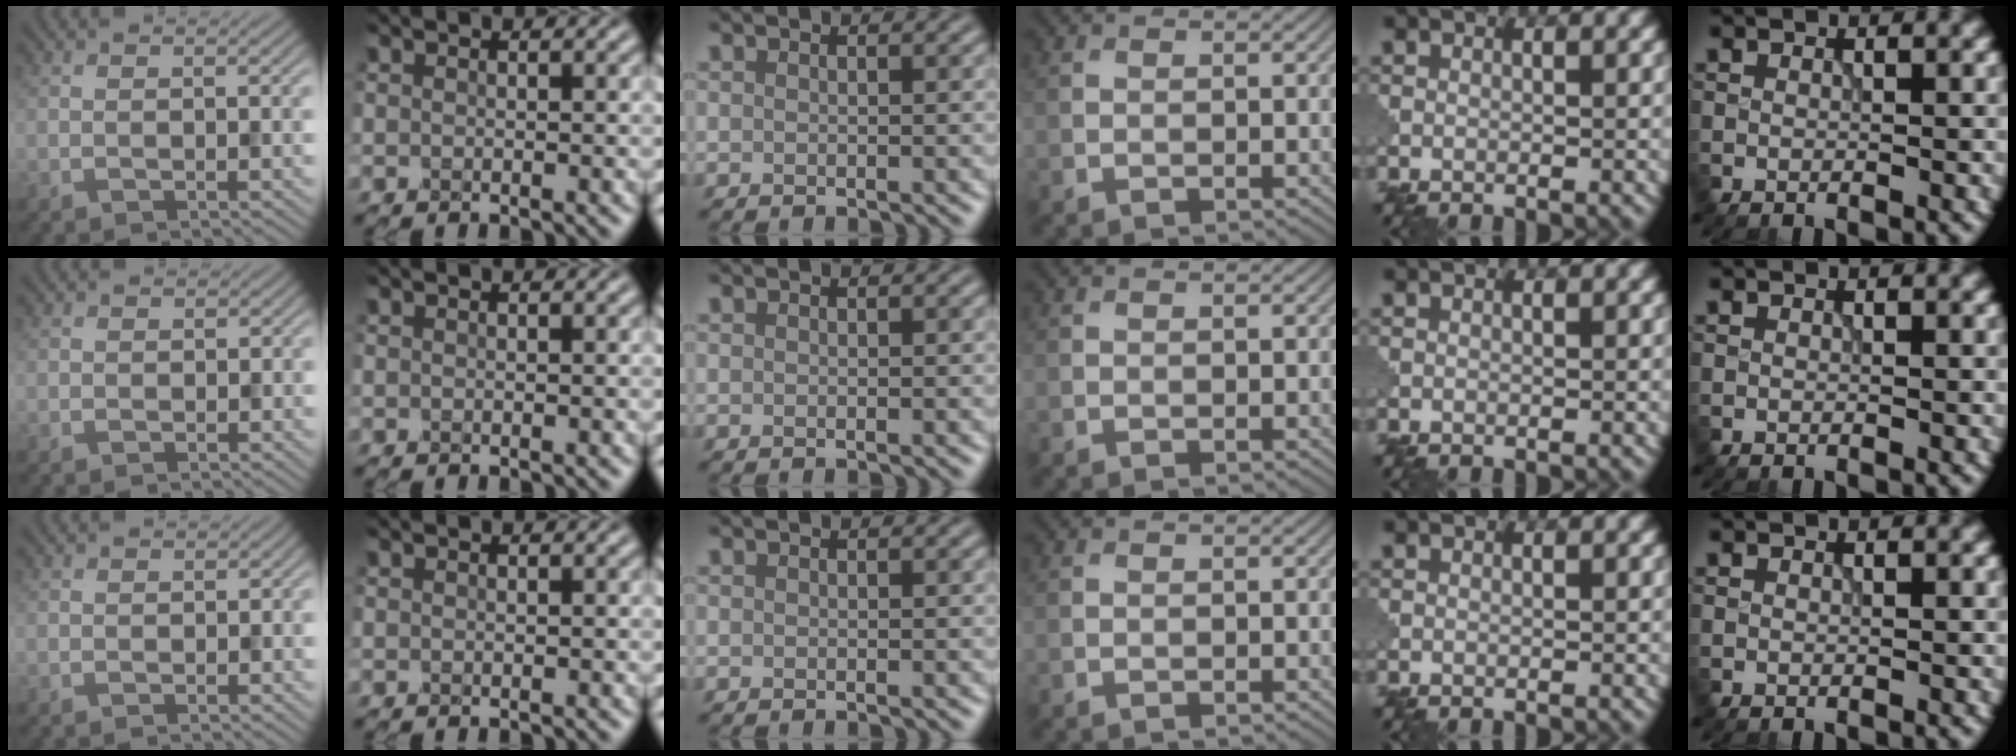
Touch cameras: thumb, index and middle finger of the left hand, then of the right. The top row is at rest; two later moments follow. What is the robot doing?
{"motion": "shake", "object": "medicine bottle"}